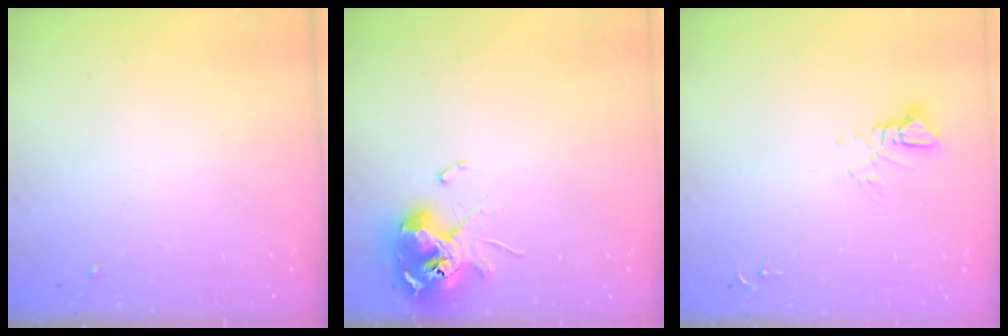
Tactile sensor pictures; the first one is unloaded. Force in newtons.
{"total": 11.6, "press": 11.5, "slide": 1.5}
{"total": 5.3, "press": 5.3, "slide": 0.3}